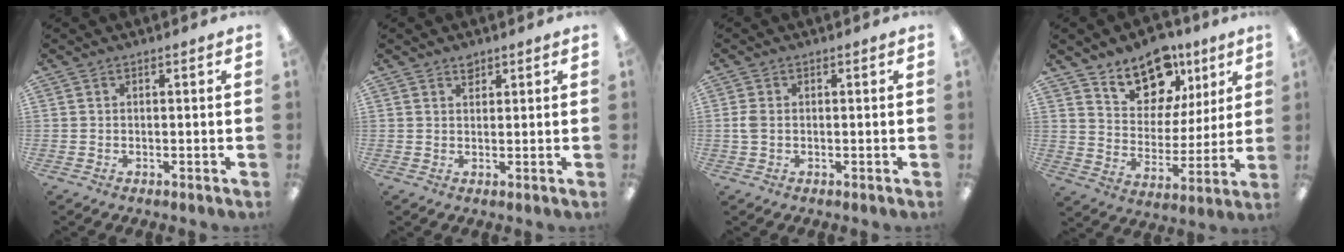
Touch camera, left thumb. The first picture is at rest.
{"total": 1.8, "force": [1.5, 1.0, 0.4], "torque": [-0.001, -0.005, 0.027]}
{"total": 2.4, "force": [0.0, 1.5, 1.9], "torque": [-0.044, 0.002, -0.003]}
{"total": 14.5, "force": [10.5, 8.8, 4.8], "torque": [-0.072, -0.073, 0.195]}